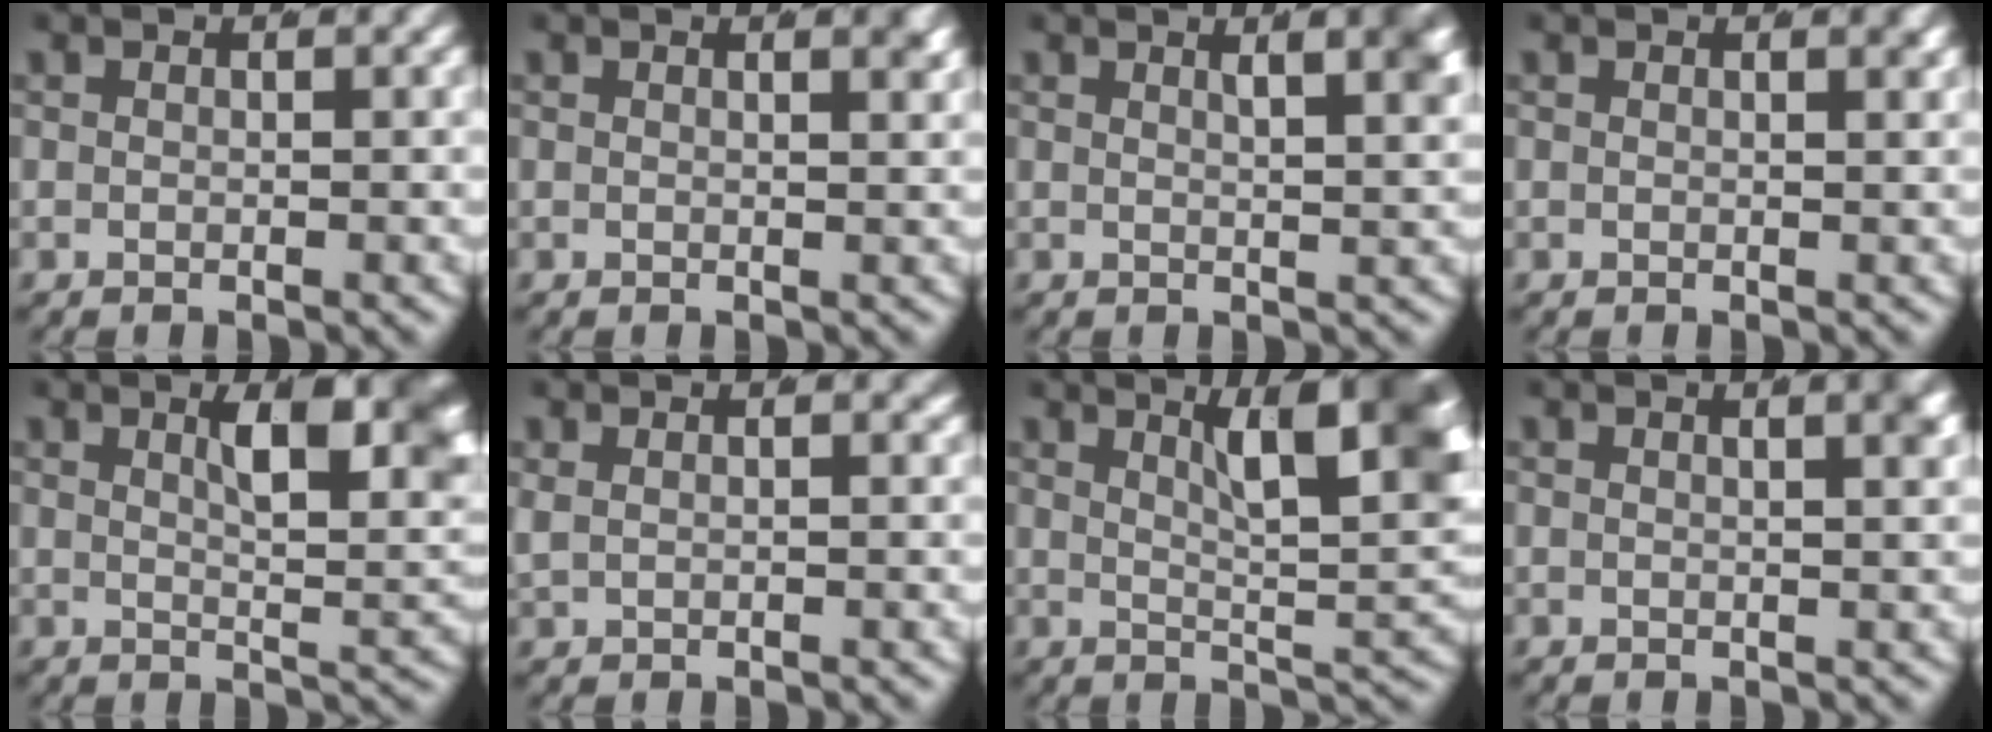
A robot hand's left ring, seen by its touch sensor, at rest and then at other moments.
{"total": 1.2, "force": [0.6, -0.2, 1.0], "torque": [-0.008, -0.001, 0.010]}
{"total": 3.8, "force": [1.6, 0.6, 3.3], "torque": [-0.030, 0.000, 0.027]}
{"total": 0.8, "force": [0.4, -0.1, 0.6], "torque": [-0.005, 0.000, 0.006]}
{"total": 7.9, "force": [2.7, 2.4, 7.0], "torque": [-0.073, -0.001, 0.043]}
{"total": 1.6, "force": [1.0, 0.6, 1.1], "torque": [-0.021, -0.002, 0.023]}
{"total": 11.1, "force": [3.4, 3.8, 9.9], "torque": [-0.101, -0.007, 0.056]}
{"total": 2.2, "force": [1.0, 0.0, 2.0], "torque": [-0.015, 0.005, 0.015]}